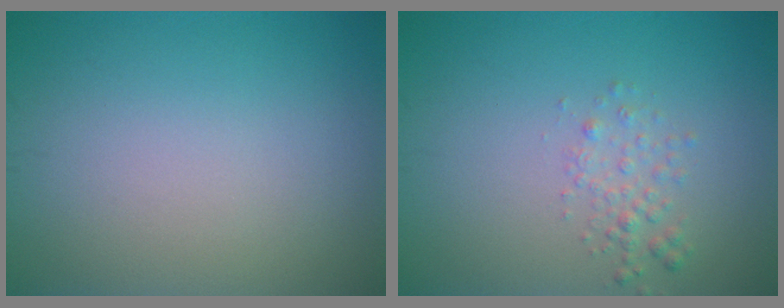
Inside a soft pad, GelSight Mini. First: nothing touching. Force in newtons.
{"total": 1.6, "press": 1.6, "slide": 0.1}